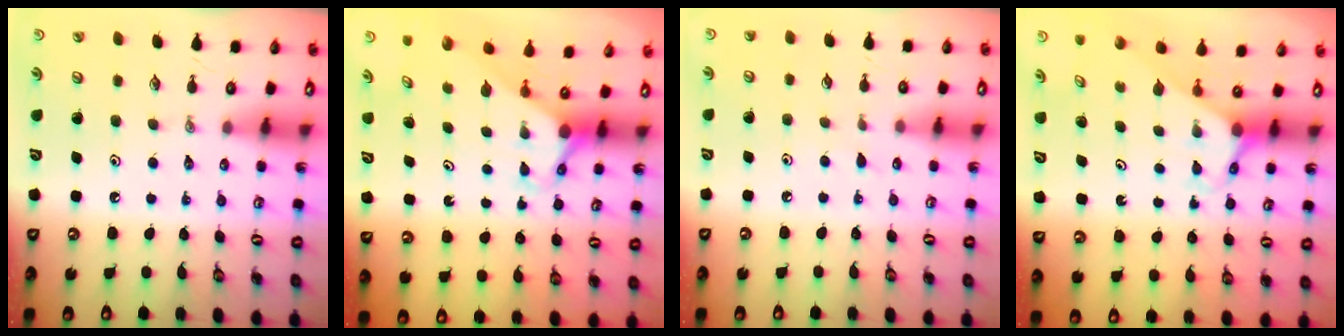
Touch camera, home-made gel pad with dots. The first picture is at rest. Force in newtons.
{"total": 2.7, "press": 2.7, "slide": 0.0}
{"total": 2.9, "press": 2.9, "slide": 0.4}
{"total": 2.7, "press": 2.7, "slide": 0.2}